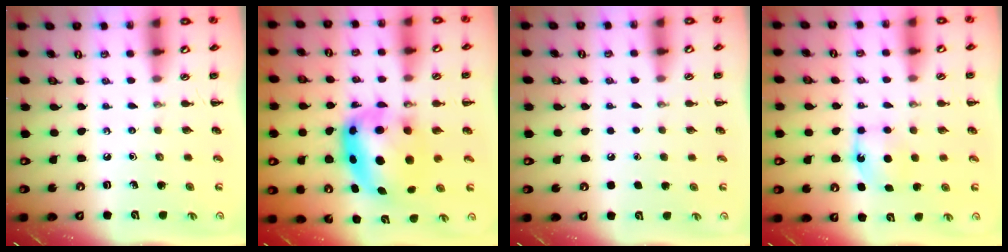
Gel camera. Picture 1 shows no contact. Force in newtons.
{"total": 9.5, "press": 9.1, "slide": 2.8}
{"total": 1.9, "press": 1.9, "slide": 0.2}
{"total": 6.2, "press": 5.9, "slide": 1.9}